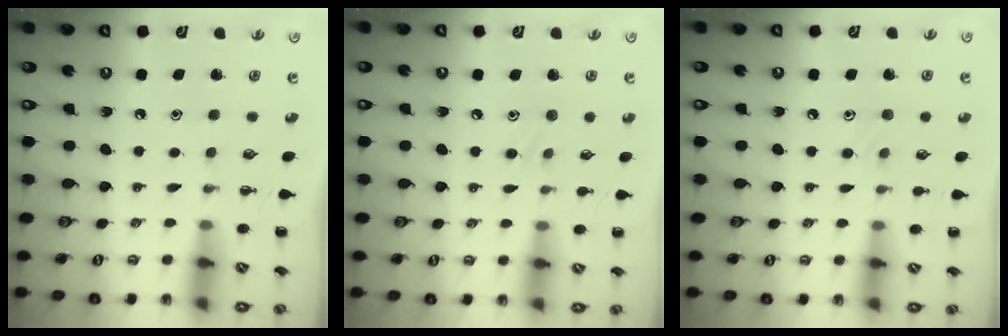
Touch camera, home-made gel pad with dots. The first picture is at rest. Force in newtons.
{"total": 6.2, "press": 5.9, "slide": 2.2}
{"total": 6.4, "press": 6.1, "slide": 2.2}